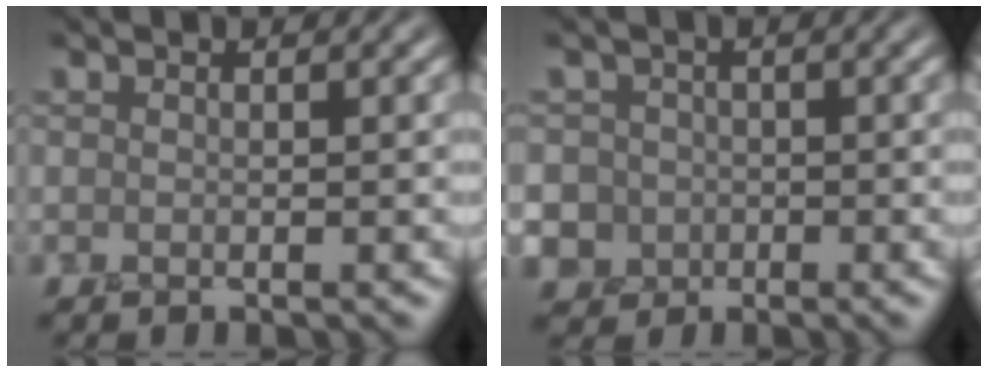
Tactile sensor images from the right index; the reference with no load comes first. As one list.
[{"total": 6.5, "force": [-0.7, 6.4, 1.3], "torque": [-0.028, 0.012, -0.043]}]